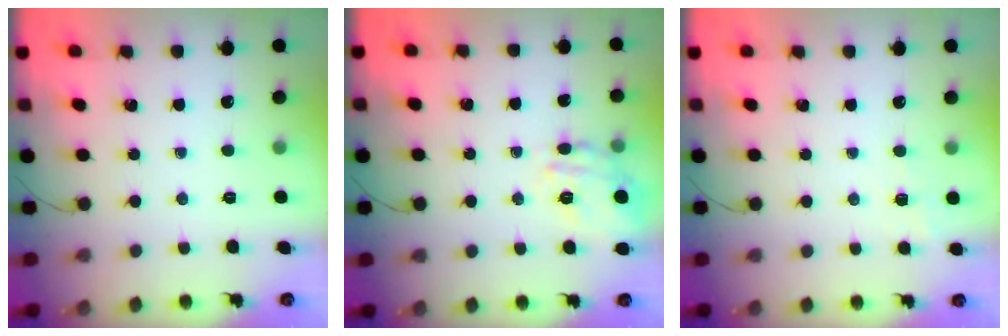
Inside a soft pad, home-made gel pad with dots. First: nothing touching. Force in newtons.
{"total": 6.7, "press": 6.6, "slide": 1.1}
{"total": 3.6, "press": 3.3, "slide": 1.4}